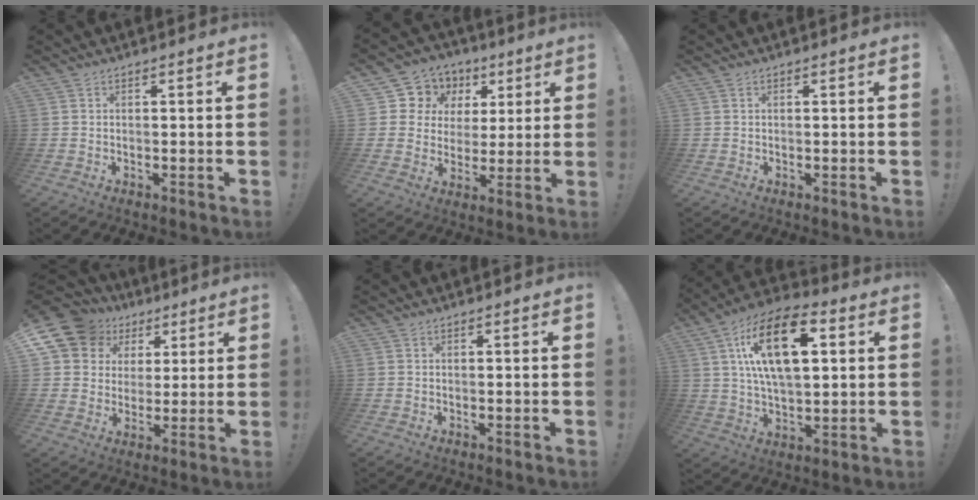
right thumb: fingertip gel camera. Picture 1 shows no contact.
{"total": 9.5, "force": [3.3, 8.7, 2.2], "torque": [-0.034, -0.024, 0.072]}
{"total": 0.0}
{"total": 12.4, "force": [6.3, 9.9, 4.1], "torque": [-0.067, -0.037, 0.129]}
{"total": 0.0}
{"total": 20.0, "force": [5.9, 10.0, 16.3], "torque": [-0.284, -0.006, 0.090]}